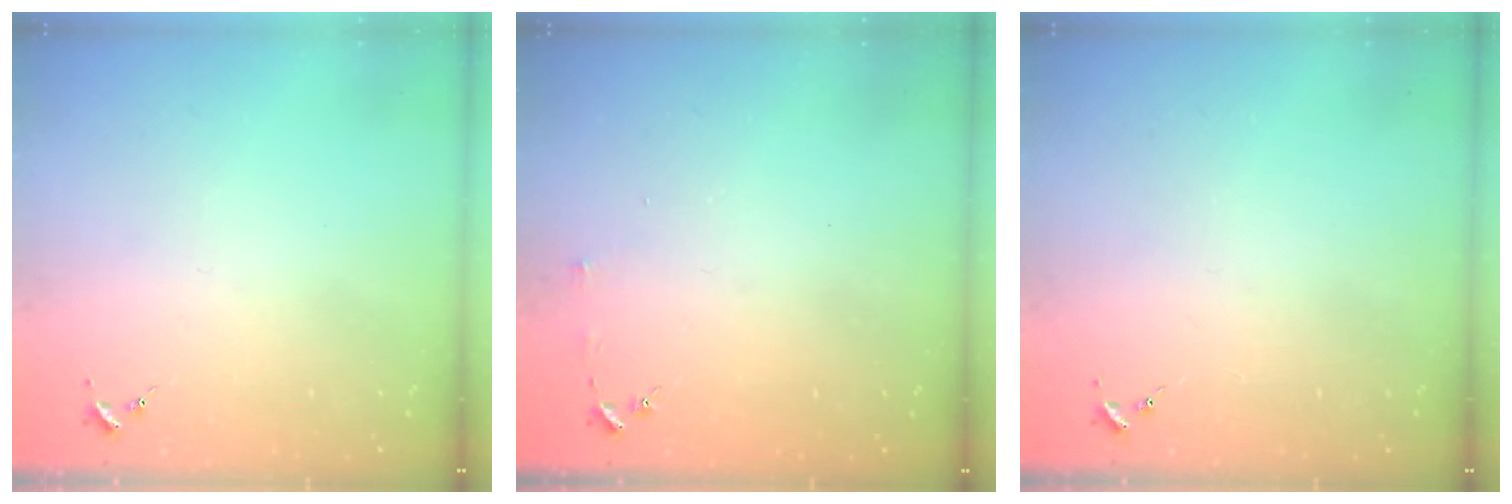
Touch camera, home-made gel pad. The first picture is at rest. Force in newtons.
{"total": 3.0, "press": 3.0, "slide": 0.3}
{"total": 0.0}